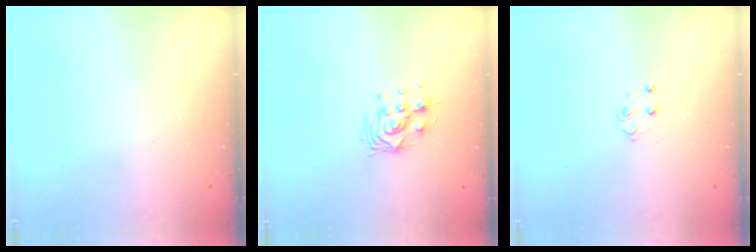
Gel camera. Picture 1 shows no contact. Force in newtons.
{"total": 6.9, "press": 6.9, "slide": 0.7}
{"total": 3.3, "press": 3.3, "slide": 0.2}